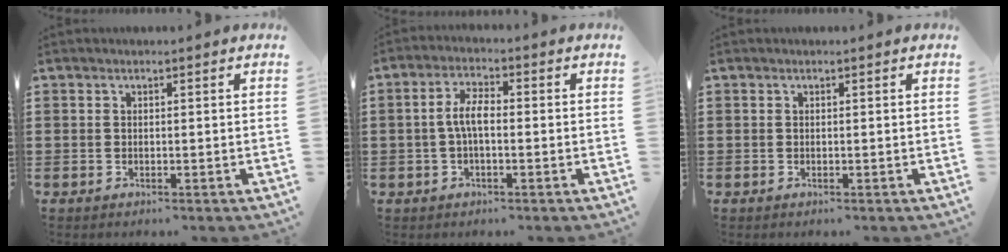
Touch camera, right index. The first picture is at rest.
{"total": 4.5, "force": [-0.5, 1.8, 4.1], "torque": [-0.089, 0.004, -0.014]}
{"total": 0.0}